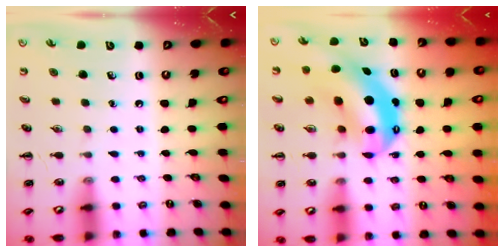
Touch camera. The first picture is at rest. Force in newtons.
{"total": 10.2, "press": 10.0, "slide": 2.2}